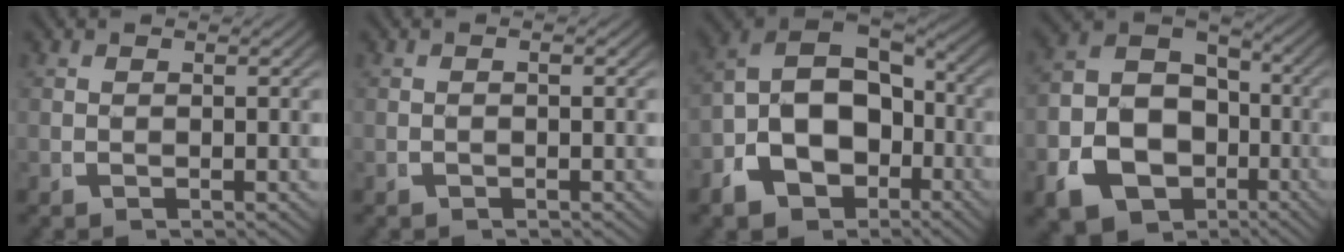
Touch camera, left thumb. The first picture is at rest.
{"total": 0.6, "force": [-0.4, 0.0, 0.5], "torque": [-0.012, 0.007, -0.008]}
{"total": 14.8, "force": [-2.1, 12.0, 8.4], "torque": [-0.188, -0.037, -0.032]}
{"total": 15.8, "force": [-3.7, 13.0, 8.2], "torque": [-0.181, -0.050, -0.055]}